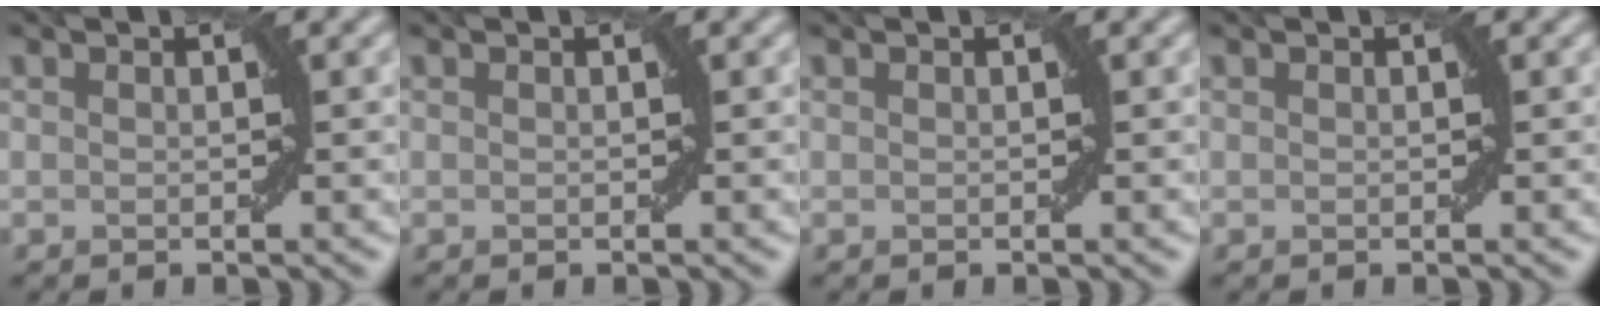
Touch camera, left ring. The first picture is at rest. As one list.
[{"total": 0.0}, {"total": 0.0}, {"total": 0.0}]